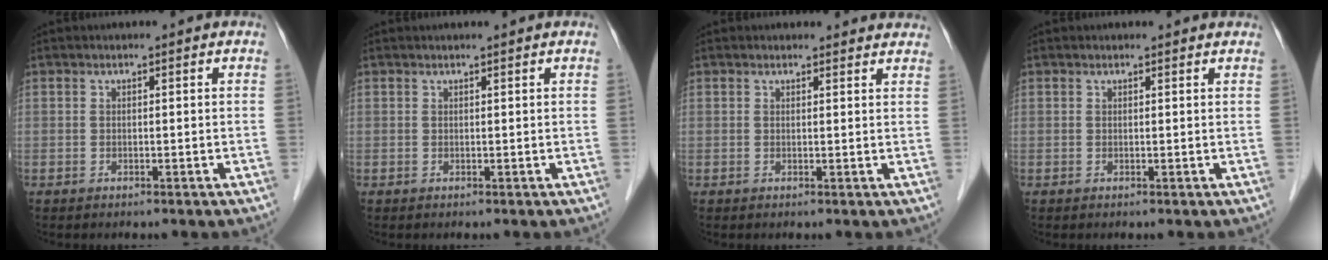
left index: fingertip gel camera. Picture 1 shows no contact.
{"total": 0.8, "force": [0.8, -0.1, 0.3], "torque": [-0.006, 0.004, 0.014]}
{"total": 4.7, "force": [4.6, 1.2, 0.5], "torque": [0.002, 0.005, 0.037]}
{"total": 1.6, "force": [1.6, 0.3, 0.1], "torque": [-0.013, 0.007, 0.015]}